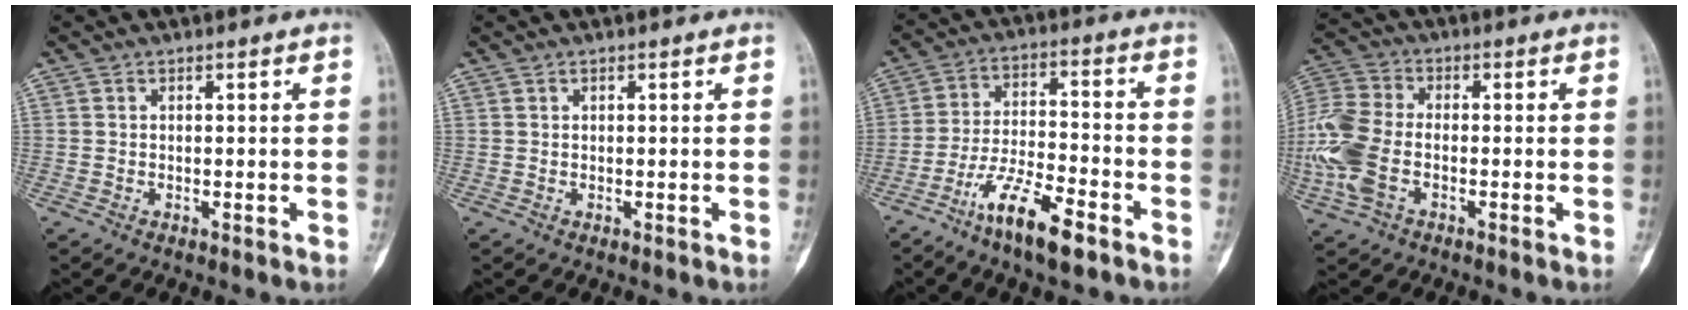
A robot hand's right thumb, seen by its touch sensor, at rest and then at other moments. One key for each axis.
{"total": 0.0}
{"total": 11.6, "fx": -7.3, "fy": 2.9, "fz": 8.5, "tx": -0.167, "ty": 0.040, "tz": -0.130}
{"total": 12.4, "fx": -3.0, "fy": 7.7, "fz": 9.2, "tx": -0.222, "ty": 0.016, "tz": -0.065}